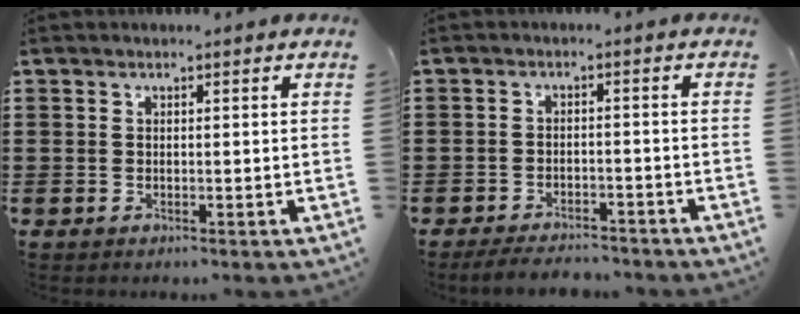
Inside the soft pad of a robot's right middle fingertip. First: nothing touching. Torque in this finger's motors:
{"motor_torque": [1.11, -0.22, 0.08, 0.11]}